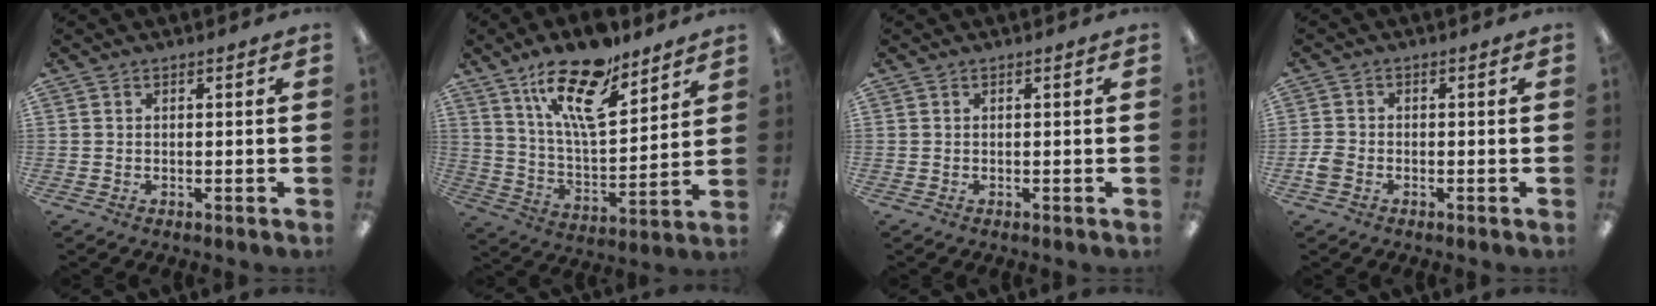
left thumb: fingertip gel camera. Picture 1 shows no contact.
{"total": 19.4, "force": [12.4, 7.5, 12.9], "torque": [-0.215, -0.062, 0.207]}
{"total": 0.0}
{"total": 2.5, "force": [-1.1, 1.7, 1.4], "torque": [-0.023, 0.006, -0.020]}